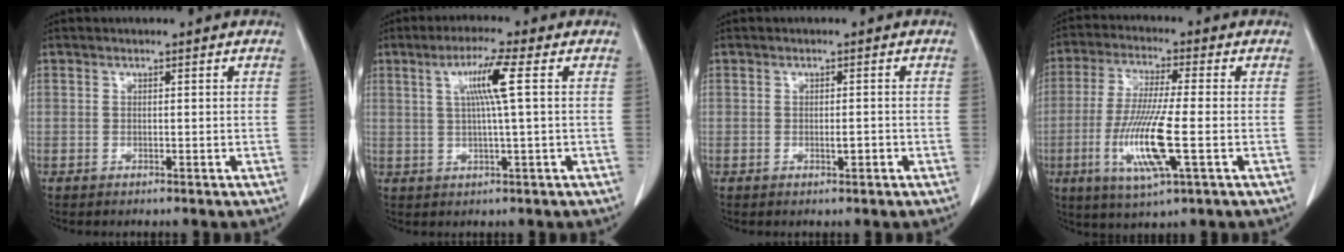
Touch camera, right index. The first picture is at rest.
{"total": 6.6, "force": [1.6, -0.5, 6.4], "torque": [-0.118, 0.004, 0.033]}
{"total": 1.7, "force": [-0.5, 0.6, 1.5], "torque": [-0.030, -0.001, -0.005]}
{"total": 12.6, "force": [-3.2, 1.0, 12.1], "torque": [-0.249, -0.020, -0.061]}